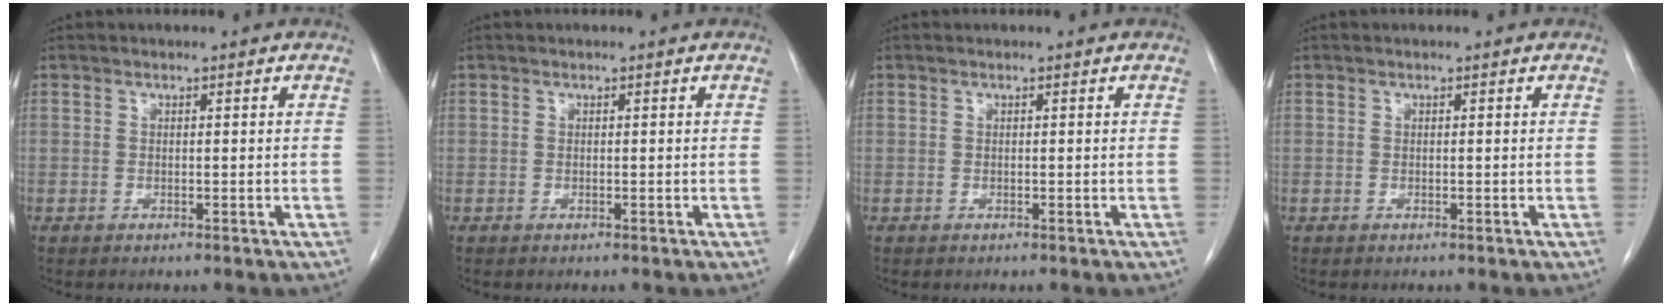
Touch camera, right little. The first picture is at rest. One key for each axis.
{"total": 0.0}
{"total": 0.0}
{"total": 0.0}